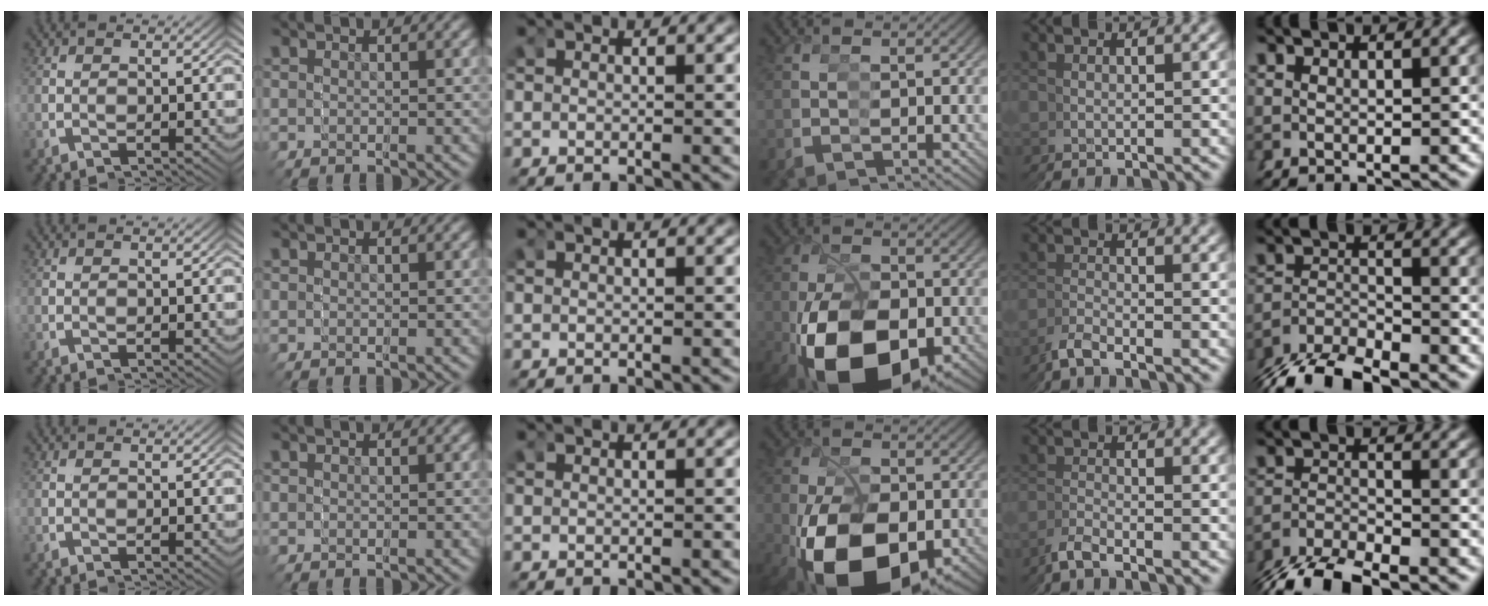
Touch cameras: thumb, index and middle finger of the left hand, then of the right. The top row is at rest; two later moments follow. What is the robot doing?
{"motion": "grasp_and_lifting", "object": "markers"}